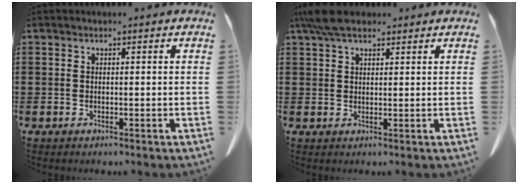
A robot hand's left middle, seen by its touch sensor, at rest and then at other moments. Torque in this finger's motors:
{"motor_torque": [0.82, 0.41, 0.28, 0.06]}